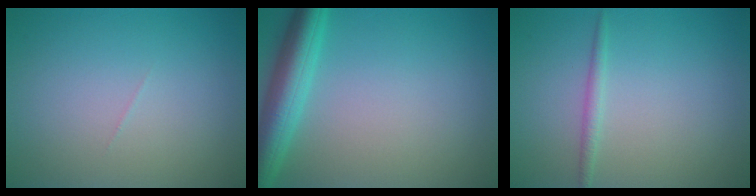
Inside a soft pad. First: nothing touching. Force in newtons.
{"total": 5.2, "press": 5.2, "slide": 0.2}
{"total": 1.1, "press": 1.1, "slide": 0.1}